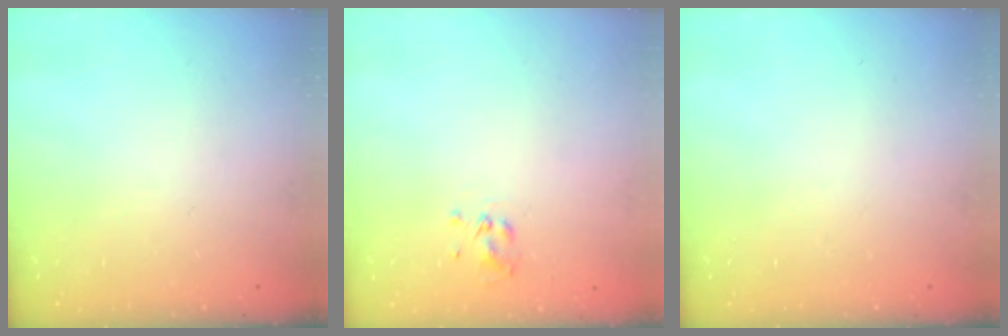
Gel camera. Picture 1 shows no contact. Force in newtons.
{"total": 3.6, "press": 3.5, "slide": 0.7}
{"total": 0.0}